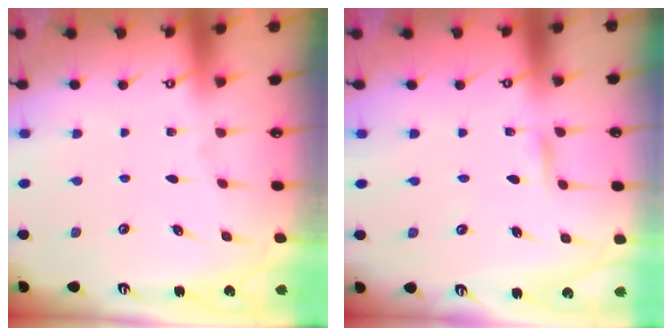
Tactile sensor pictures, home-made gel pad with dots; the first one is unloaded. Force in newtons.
{"total": 1.9, "press": 1.9, "slide": 0.1}